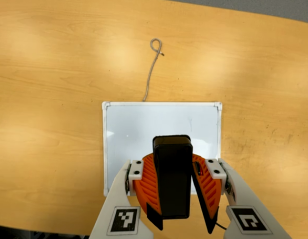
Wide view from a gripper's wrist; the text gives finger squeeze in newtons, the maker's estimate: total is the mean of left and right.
{"total": 10.4, "left": 10.2, "right": 10.6}